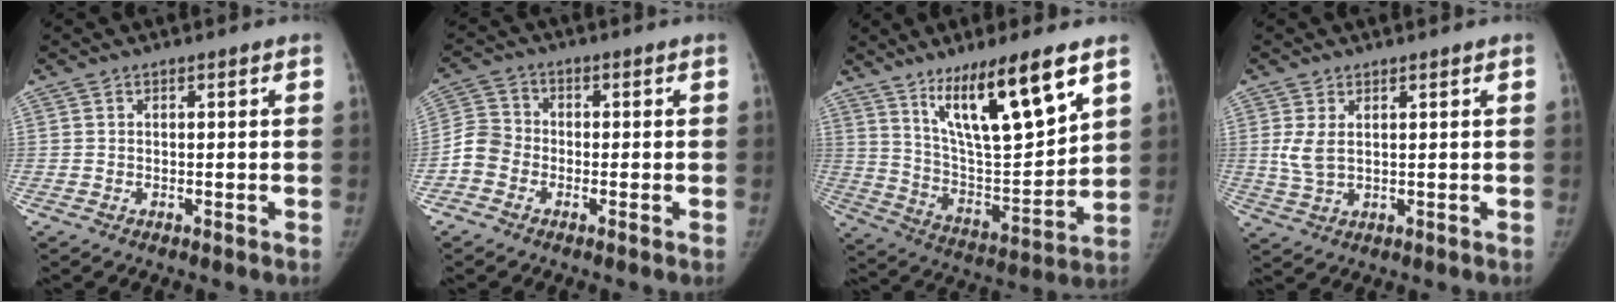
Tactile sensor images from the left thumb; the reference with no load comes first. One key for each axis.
{"total": 5.1, "fx": -2.0, "fy": 4.3, "fz": 1.9, "tx": -0.029, "ty": 0.013, "tz": -0.051}
{"total": 19.2, "fx": 11.2, "fy": 4.1, "fz": 15.1, "tx": -0.231, "ty": -0.058, "tz": 0.209}
{"total": 4.1, "fx": 1.3, "fy": 2.1, "fz": 3.3, "tx": -0.071, "ty": -0.007, "tz": 0.034}